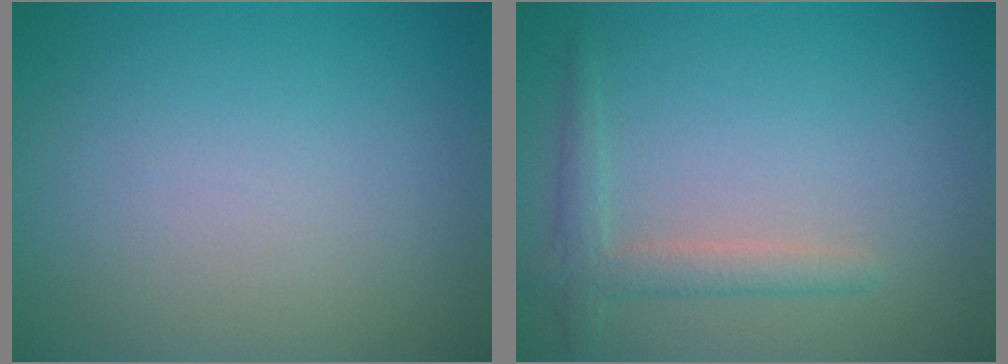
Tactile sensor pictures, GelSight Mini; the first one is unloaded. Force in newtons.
{"total": 2.3, "press": 2.3, "slide": 0.2}